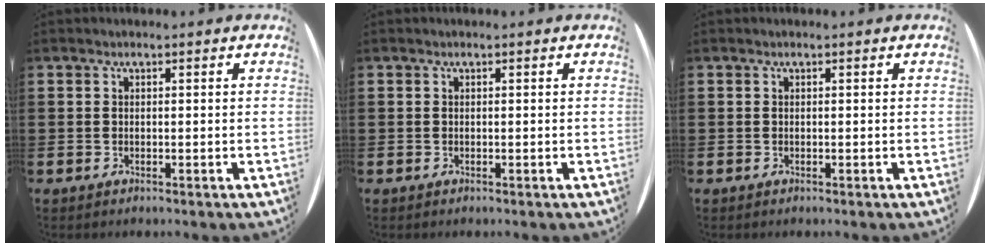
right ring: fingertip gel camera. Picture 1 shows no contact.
{"total": 0.0}
{"total": 0.0}